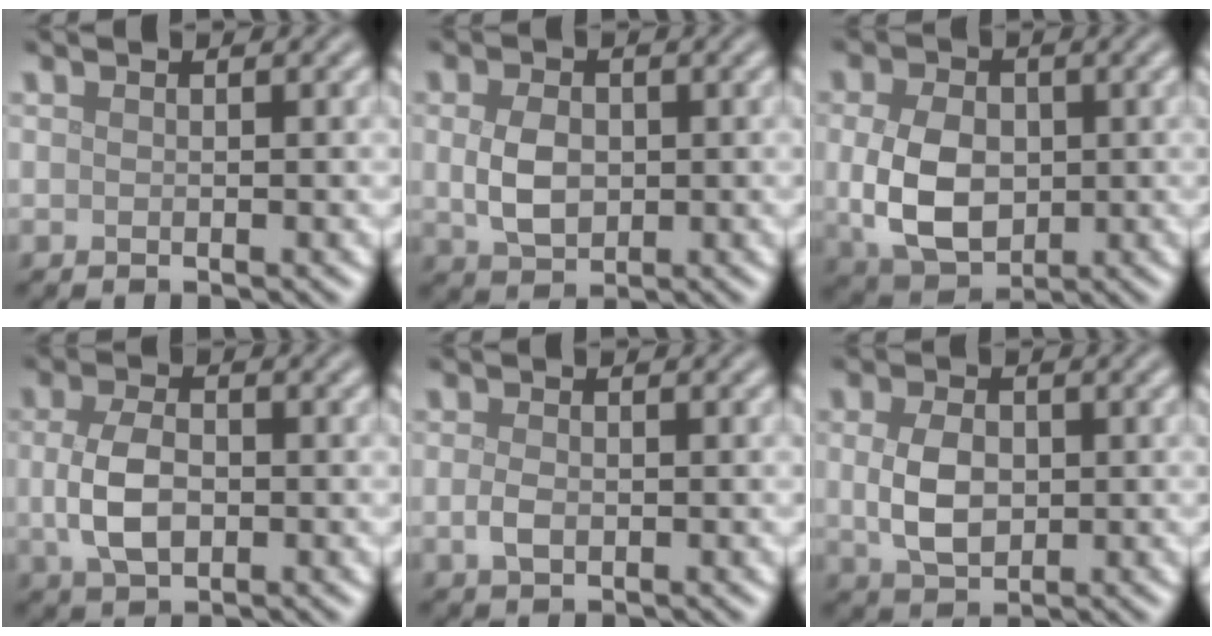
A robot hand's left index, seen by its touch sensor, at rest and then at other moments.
{"total": 3.7, "force": [0.1, 2.6, 2.6], "torque": [-0.056, -0.001, 0.000]}
{"total": 6.6, "force": [-0.3, 4.6, 4.7], "torque": [-0.100, -0.004, -0.005]}
{"total": 4.3, "force": [-0.3, 2.7, 3.4], "torque": [-0.075, -0.002, -0.005]}
{"total": 1.7, "force": [-0.3, 1.1, 1.3], "torque": [-0.030, 0.000, -0.006]}
{"total": 4.2, "force": [0.1, 2.8, 3.1], "torque": [-0.066, 0.000, 0.002]}